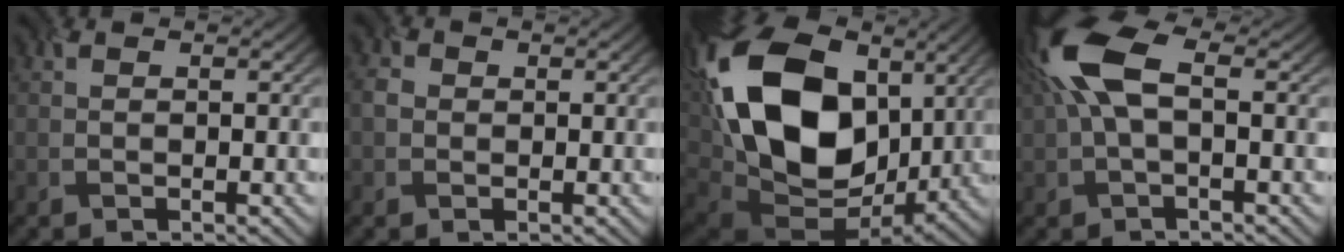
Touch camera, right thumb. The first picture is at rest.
{"total": 1.4, "force": [0.0, 1.3, 0.3], "torque": [-0.008, -0.001, -0.008]}
{"total": 20.3, "force": [4.4, 13.7, 14.3], "torque": [-0.336, -0.008, 0.090]}
{"total": 8.4, "force": [1.8, 3.7, 7.3], "torque": [-0.173, 0.017, 0.025]}